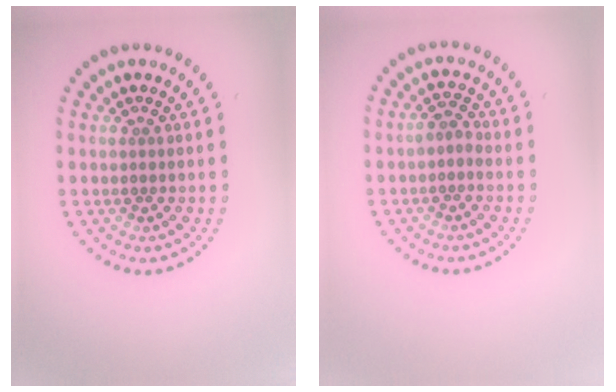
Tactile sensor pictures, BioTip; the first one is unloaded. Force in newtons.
{"total": 1.3, "press": 1.1, "slide": 0.7}